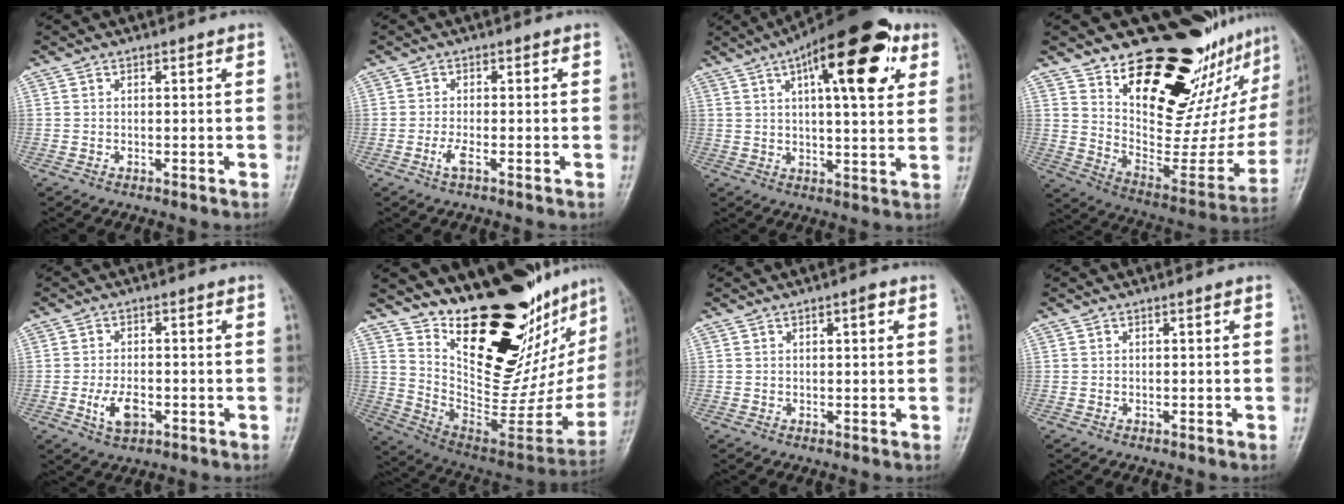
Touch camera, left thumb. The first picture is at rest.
{"total": 2.0, "force": [-0.9, 0.5, 1.8], "torque": [-0.042, -0.002, -0.023]}
{"total": 20.5, "force": [8.7, 7.2, 17.0], "torque": [-0.227, -0.002, 0.123]}
{"total": 29.1, "force": [19.2, 12.9, 17.7], "torque": [-0.218, -0.114, 0.294]}
{"total": 5.4, "force": [-1.7, 3.1, 4.0], "torque": [-0.072, 0.005, -0.028]}
{"total": 31.6, "force": [20.7, 12.8, 20.1], "torque": [-0.257, -0.128, 0.332]}
{"total": 1.8, "force": [0.8, 0.6, 1.5], "torque": [-0.019, 0.001, 0.010]}
{"total": 0.0}